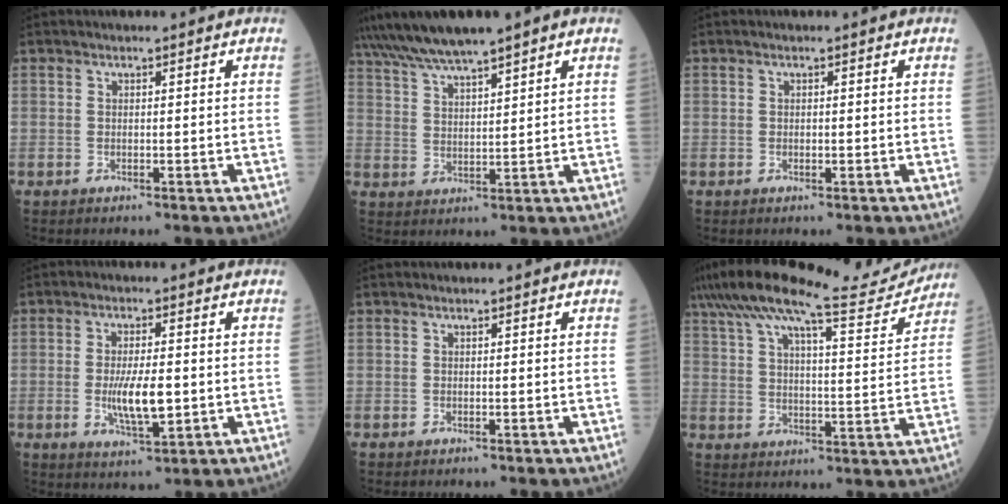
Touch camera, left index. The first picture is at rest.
{"total": 8.3, "force": [6.6, 0.4, 5.0], "torque": [-0.101, 0.022, 0.124]}
{"total": 0.6, "force": [0.0, 0.4, 0.4], "torque": [-0.010, -0.005, 0.001]}
{"total": 6.9, "force": [-0.8, 2.1, 6.5], "torque": [-0.130, -0.015, -0.010]}
{"total": 0.0}
{"total": 19.2, "force": [17.4, 2.0, 8.1], "torque": [-0.149, -0.001, 0.254]}